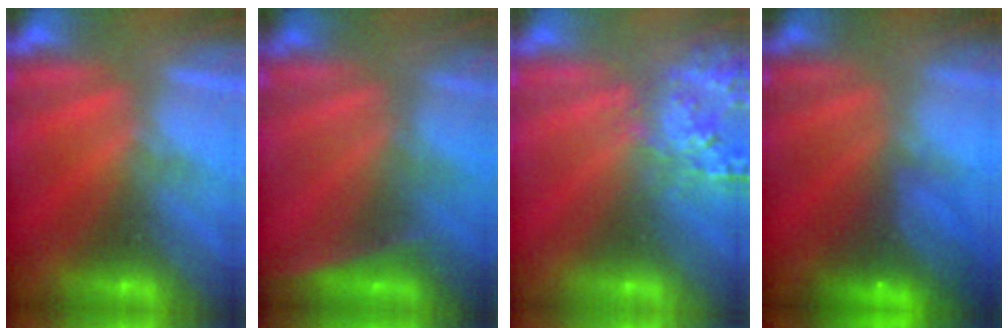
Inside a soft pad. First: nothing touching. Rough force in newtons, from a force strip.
{"total": 2.8}
{"total": 2.6}
{"total": 7.8}